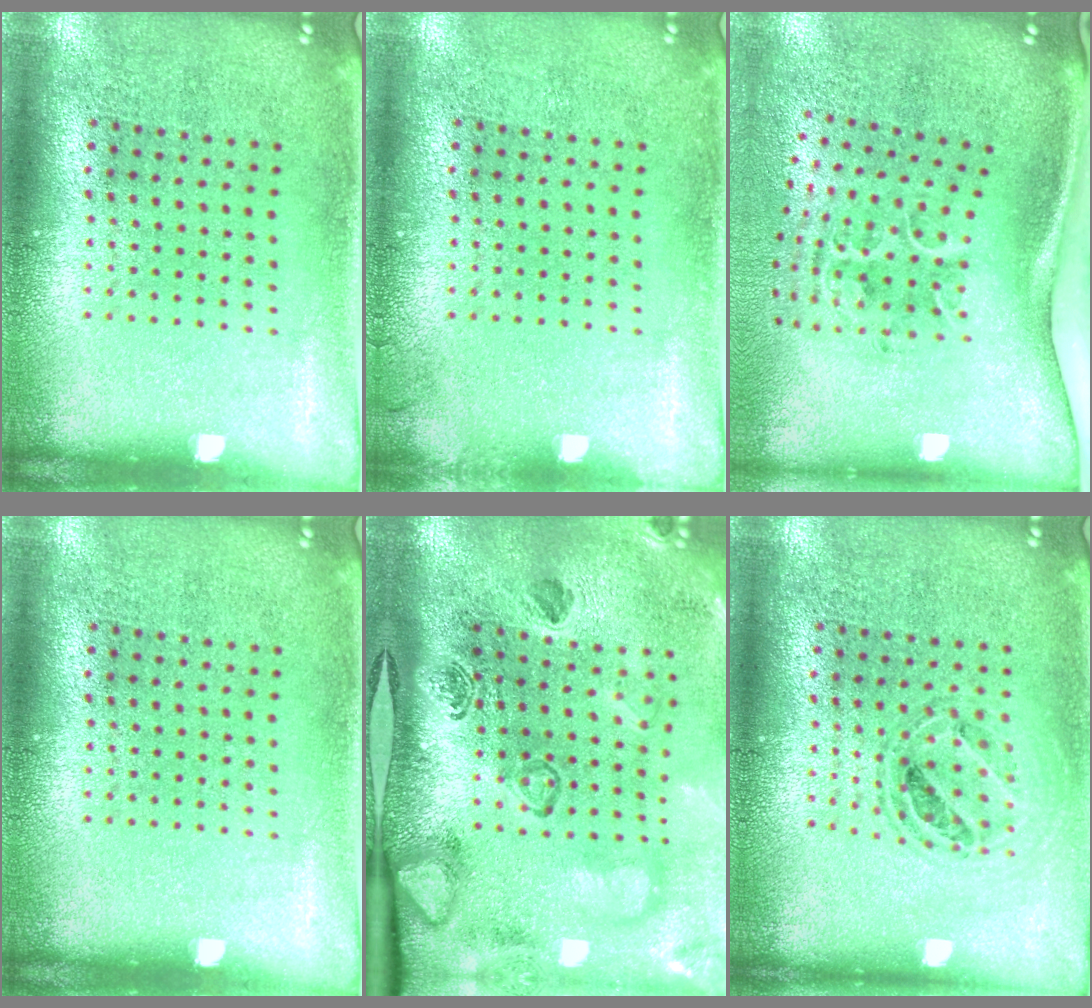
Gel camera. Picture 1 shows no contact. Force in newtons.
{"total": 0.6, "press": 0.6, "slide": 0.1}
{"total": 2.2, "press": 1.4, "slide": 1.7}
{"total": 0.0}
{"total": 3.1, "press": 2.6, "slide": 1.8}
{"total": 0.9, "press": 0.9, "slide": 0.1}